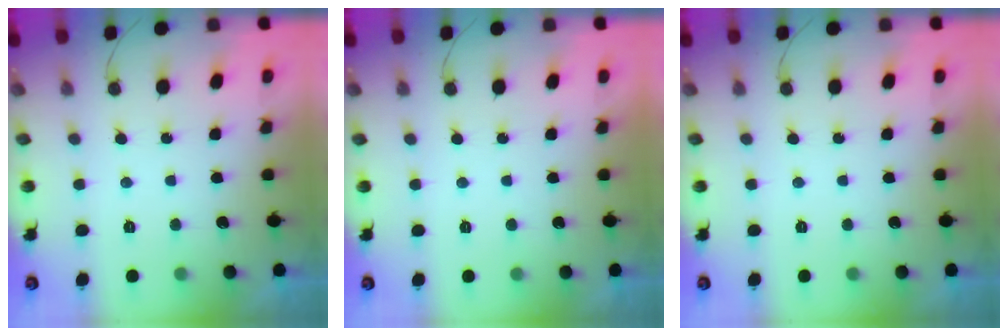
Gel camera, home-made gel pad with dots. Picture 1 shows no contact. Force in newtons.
{"total": 1.8, "press": 1.8, "slide": 0.1}
{"total": 0.0}